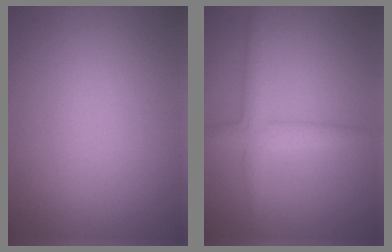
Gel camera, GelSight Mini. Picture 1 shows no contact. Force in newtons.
{"total": 2.7, "press": 2.7, "slide": 0.1}